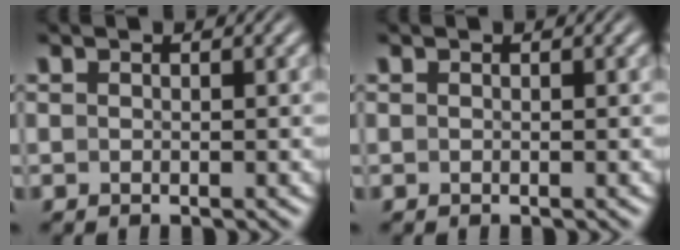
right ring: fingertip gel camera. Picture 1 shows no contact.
{"total": 0.0}